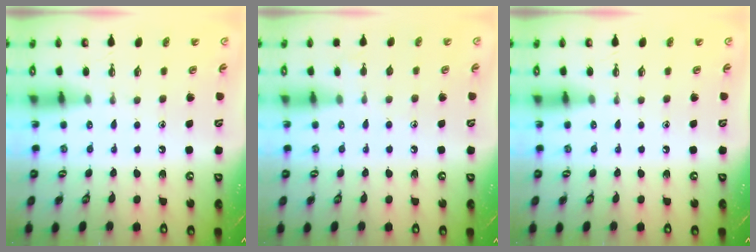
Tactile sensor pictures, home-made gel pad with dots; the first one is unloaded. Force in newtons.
{"total": 5.0, "press": 5.0, "slide": 0.6}
{"total": 0.0}